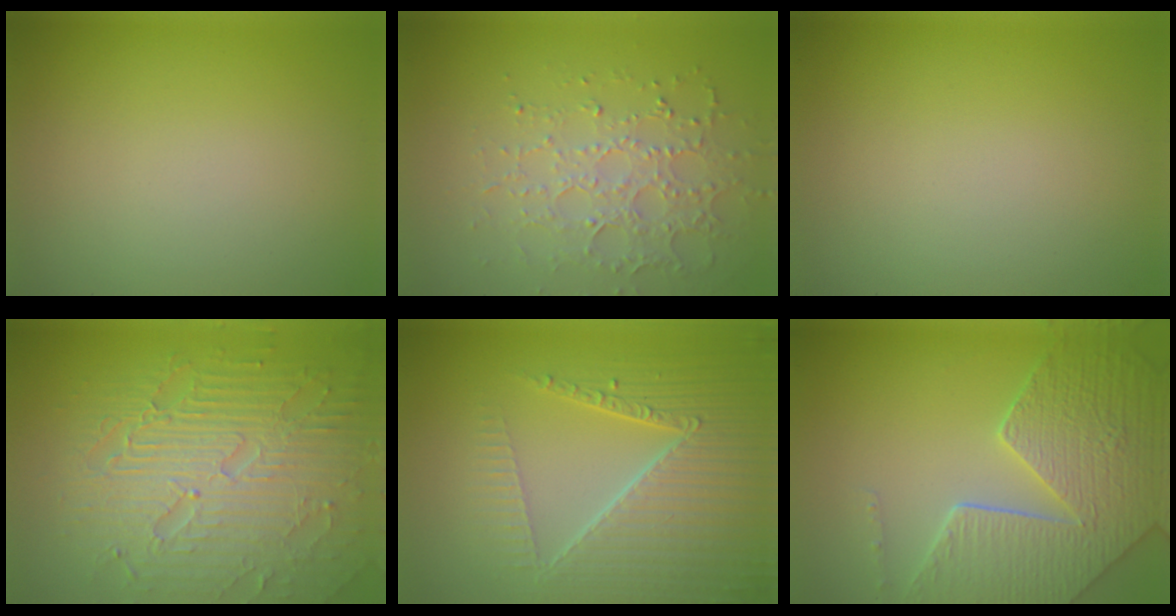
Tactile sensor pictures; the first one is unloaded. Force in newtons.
{"total": 3.4, "press": 3.2, "slide": 1.0}
{"total": 0.0}
{"total": 8.8, "press": 6.3, "slide": 6.1}
{"total": 7.0, "press": 5.4, "slide": 4.4}
{"total": 8.8, "press": 6.3, "slide": 6.2}